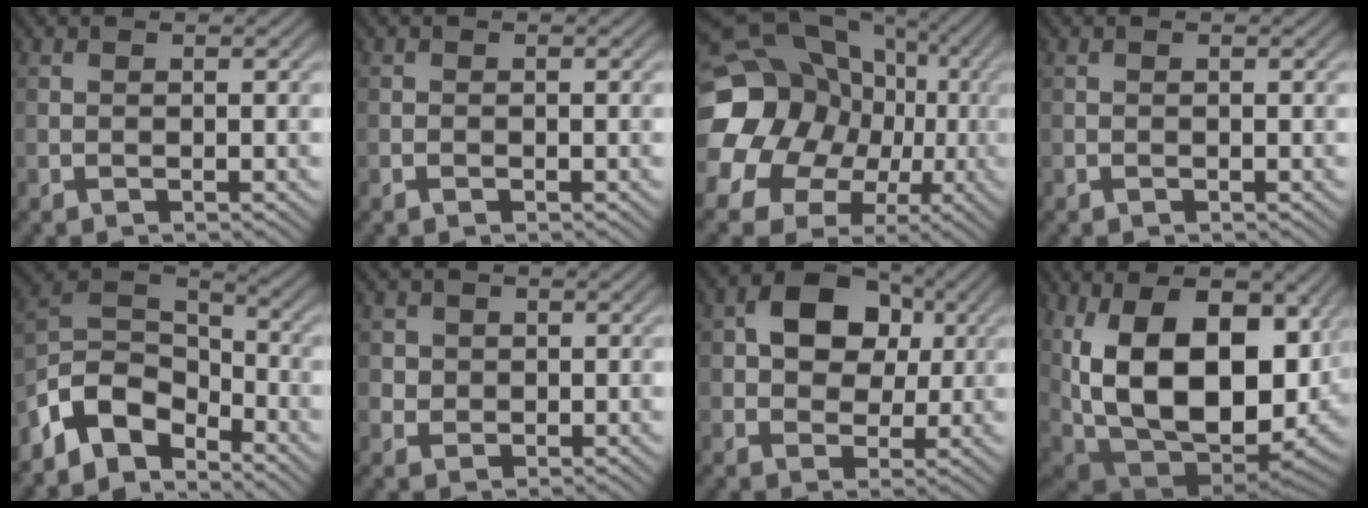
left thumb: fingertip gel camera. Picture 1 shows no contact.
{"total": 0.7, "force": [-0.4, 0.4, 0.3], "torque": [-0.004, -0.003, -0.007]}
{"total": 19.3, "force": [1.7, 16.6, 9.7], "torque": [-0.237, -0.008, 0.019]}
{"total": 0.0}
{"total": 8.7, "force": [-5.8, 4.7, 4.5], "torque": [-0.085, 0.004, -0.134]}
{"total": 2.8, "force": [0.7, 2.6, 0.7], "torque": [-0.025, -0.008, 0.017]}
{"total": 8.6, "force": [2.0, 6.4, 5.3], "torque": [-0.092, 0.013, 0.020]}
{"total": 21.0, "force": [2.7, 11.4, 17.3], "torque": [-0.319, -0.020, 0.071]}